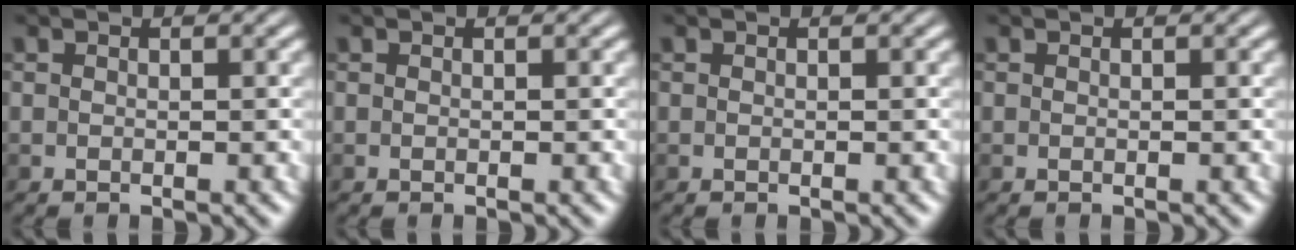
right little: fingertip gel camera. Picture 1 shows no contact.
{"total": 0.0}
{"total": 0.0}
{"total": 0.0}